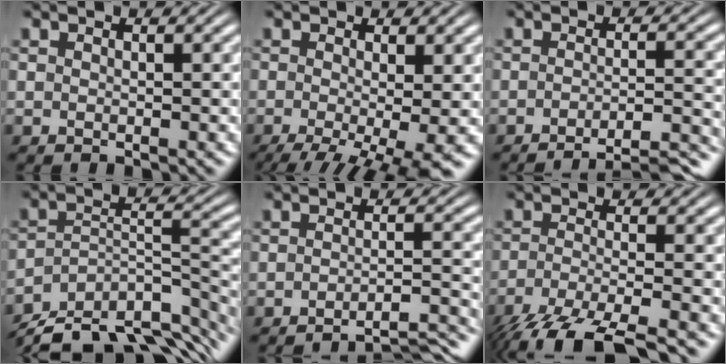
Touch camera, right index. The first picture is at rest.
{"total": 9.5, "force": [-6.3, 3.8, 5.9], "torque": [-0.096, -0.058, -0.069]}
{"total": 9.0, "force": [-8.5, 1.4, 2.4], "torque": [-0.017, -0.024, -0.128]}
{"total": 12.0, "force": [-8.3, 5.2, 6.8], "torque": [-0.092, -0.034, -0.119]}
{"total": 6.7, "force": [-6.2, 1.0, 2.1], "torque": [-0.018, -0.018, -0.094]}
{"total": 7.7, "force": [-5.9, 2.2, 4.5], "torque": [-0.087, -0.032, -0.075]}